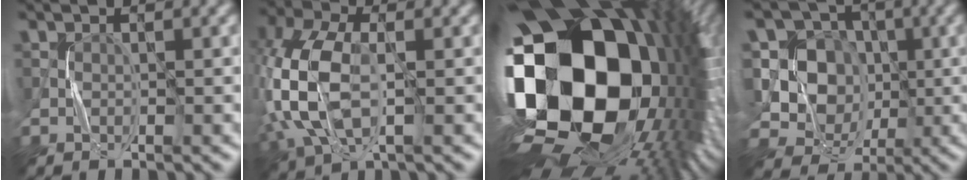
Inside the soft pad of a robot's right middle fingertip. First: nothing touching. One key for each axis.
{"total": 8.4, "fx": -1.0, "fy": 4.4, "fz": 7.1, "tx": -0.191, "ty": 0.003, "tz": -0.022}
{"total": 21.8, "fx": -1.4, "fy": 14.4, "fz": 16.4, "tx": -0.310, "ty": -0.045, "tz": -0.020}
{"total": 11.2, "fx": -1.3, "fy": 9.9, "fz": 5.2, "tx": -0.132, "ty": 0.032, "tz": -0.043}